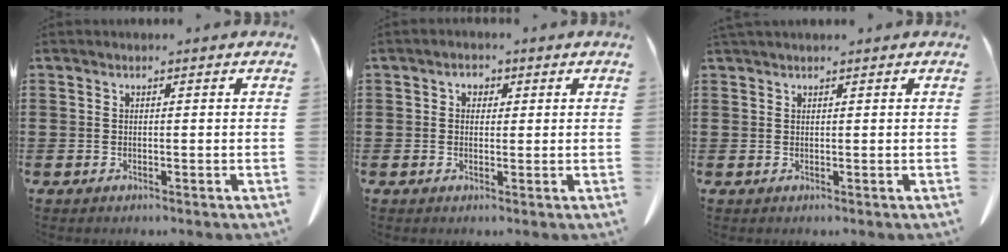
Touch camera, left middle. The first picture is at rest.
{"total": 1.5, "force": [0.3, 1.2, 0.9], "torque": [-0.020, 0.007, 0.004]}
{"total": 0.7, "force": [0.7, 0.0, 0.2], "torque": [-0.005, -0.001, 0.014]}